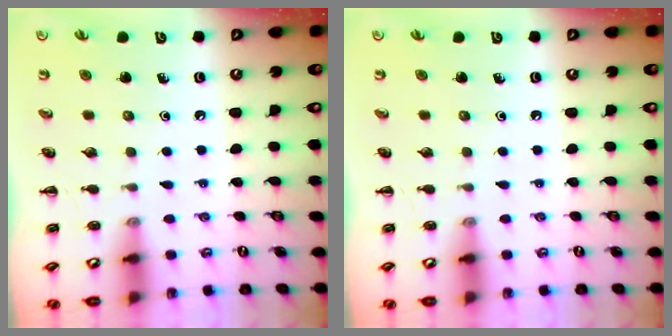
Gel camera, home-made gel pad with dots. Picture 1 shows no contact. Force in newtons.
{"total": 0.0}